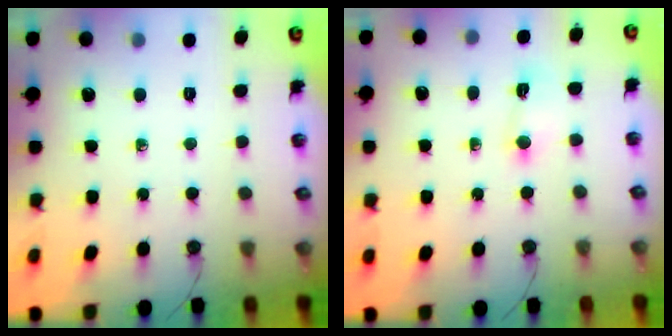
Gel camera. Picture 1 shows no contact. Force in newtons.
{"total": 5.0, "press": 5.0, "slide": 0.5}